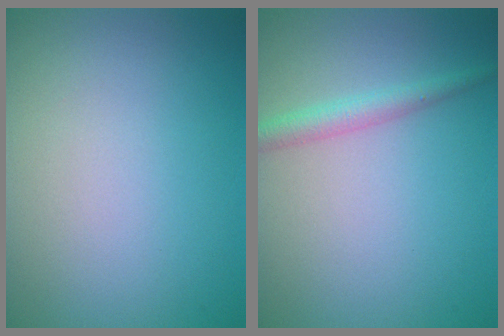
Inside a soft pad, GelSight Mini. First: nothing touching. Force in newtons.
{"total": 2.0, "press": 2.0, "slide": 0.0}